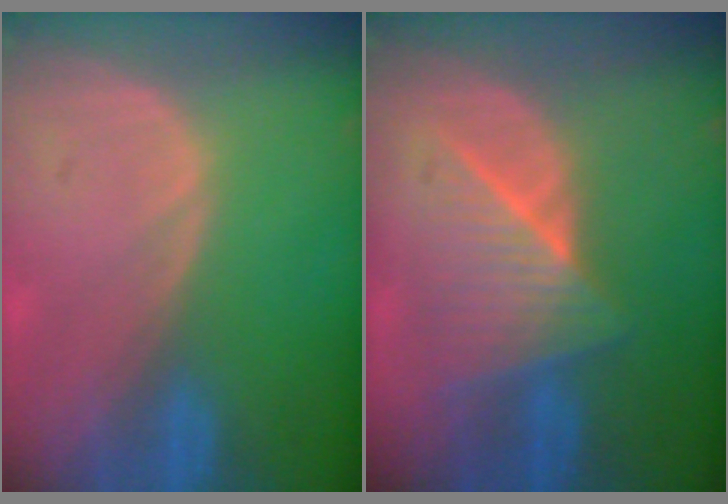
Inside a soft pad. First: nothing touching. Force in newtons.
{"total": 7.0, "press": 7.0, "slide": 0.2}